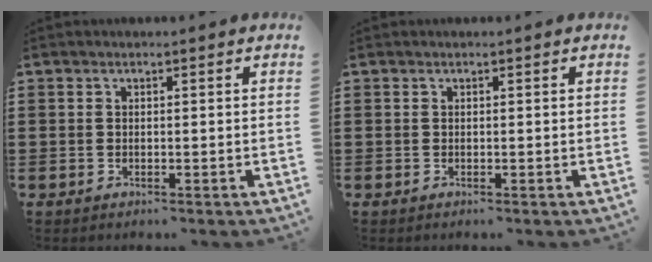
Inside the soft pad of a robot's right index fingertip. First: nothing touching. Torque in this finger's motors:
{"motor_torque": [0.95, 1.19, 0.01, 0.00]}